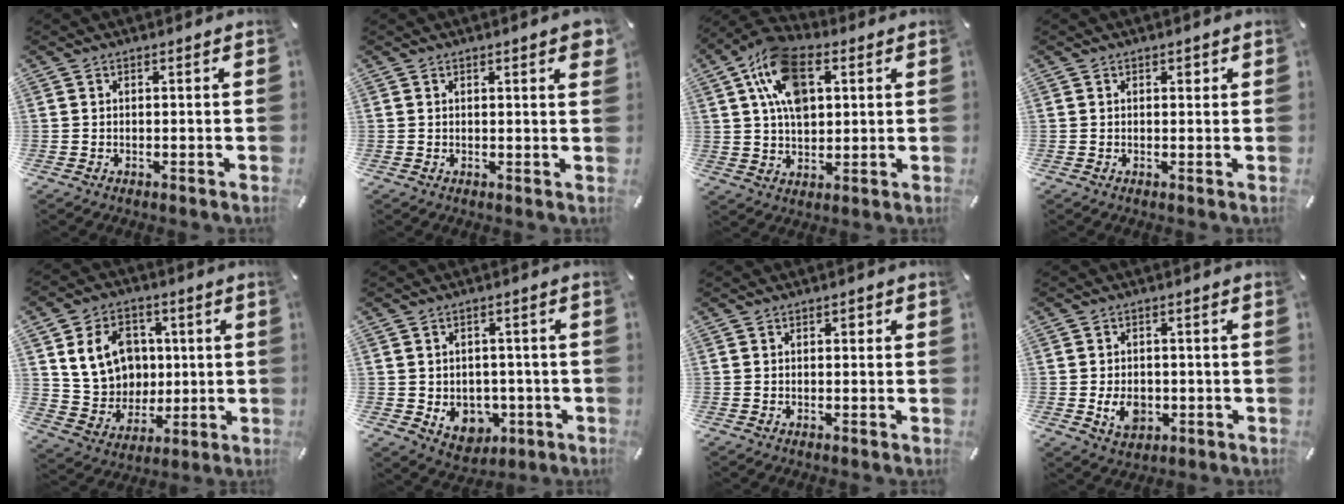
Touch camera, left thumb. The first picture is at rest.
{"total": 2.4, "force": [1.2, 0.5, 2.0], "torque": [-0.033, -0.001, 0.018]}
{"total": 13.8, "force": [4.6, 8.9, 9.4], "torque": [-0.184, -0.001, 0.084]}
{"total": 1.2, "force": [0.5, 0.9, 0.6], "torque": [-0.005, 0.002, 0.006]}
{"total": 14.0, "force": [3.0, 12.3, 6.1], "torque": [-0.106, 0.003, 0.068]}
{"total": 6.8, "force": [-0.9, 6.1, 2.8], "torque": [-0.038, -0.002, -0.014]}
{"total": 1.2, "force": [0.3, 0.8, 0.8], "torque": [-0.009, 0.002, 0.003]}
{"total": 6.1, "force": [-1.3, 4.6, 3.7], "torque": [-0.068, -0.004, -0.025]}